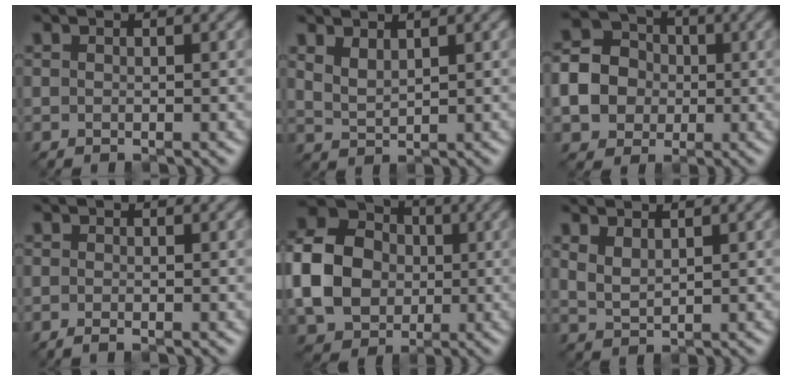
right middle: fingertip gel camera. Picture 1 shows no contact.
{"total": 1.9, "force": [1.4, 0.8, 1.1], "torque": [-0.025, -0.004, 0.034]}
{"total": 7.1, "force": [-0.9, 6.3, 3.1], "torque": [-0.070, 0.001, -0.031]}
{"total": 0.7, "force": [-0.4, 0.2, 0.5], "torque": [-0.011, -0.003, -0.009]}
{"total": 10.0, "force": [-0.7, 8.3, 5.6], "torque": [-0.132, 0.006, -0.025]}
{"total": 2.0, "force": [1.3, 1.0, 1.2], "torque": [-0.031, -0.003, 0.031]}